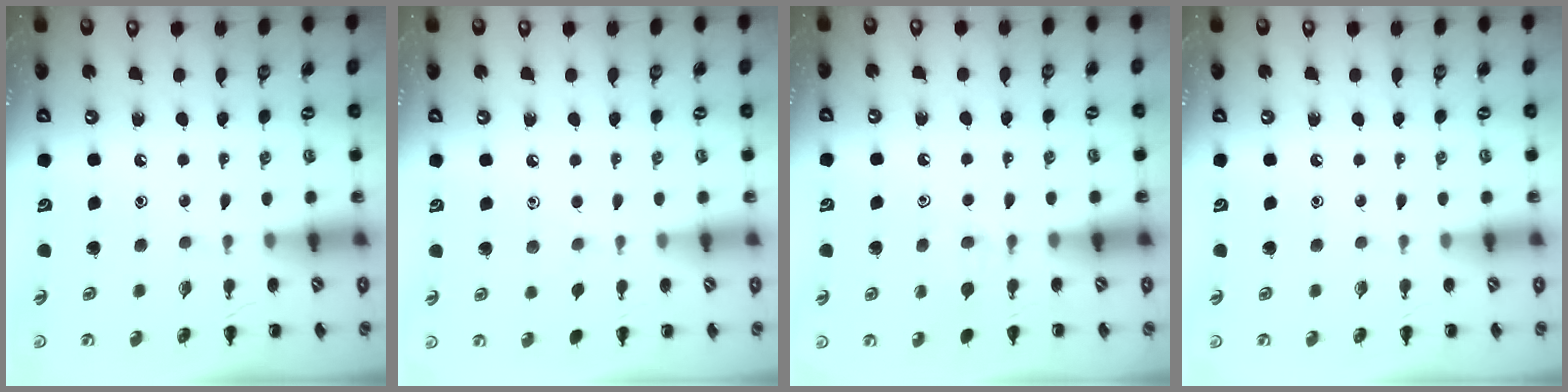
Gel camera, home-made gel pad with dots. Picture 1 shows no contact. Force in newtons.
{"total": 2.9, "press": 2.7, "slide": 1.2}
{"total": 5.2, "press": 4.9, "slide": 1.9}
{"total": 0.0}